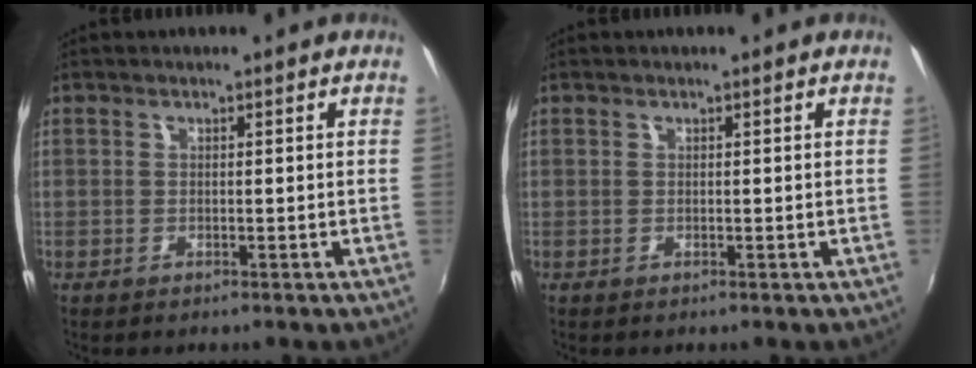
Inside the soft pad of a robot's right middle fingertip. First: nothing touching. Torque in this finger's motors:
{"motor_torque": [0.08, -0.23, -0.02, 0.00]}